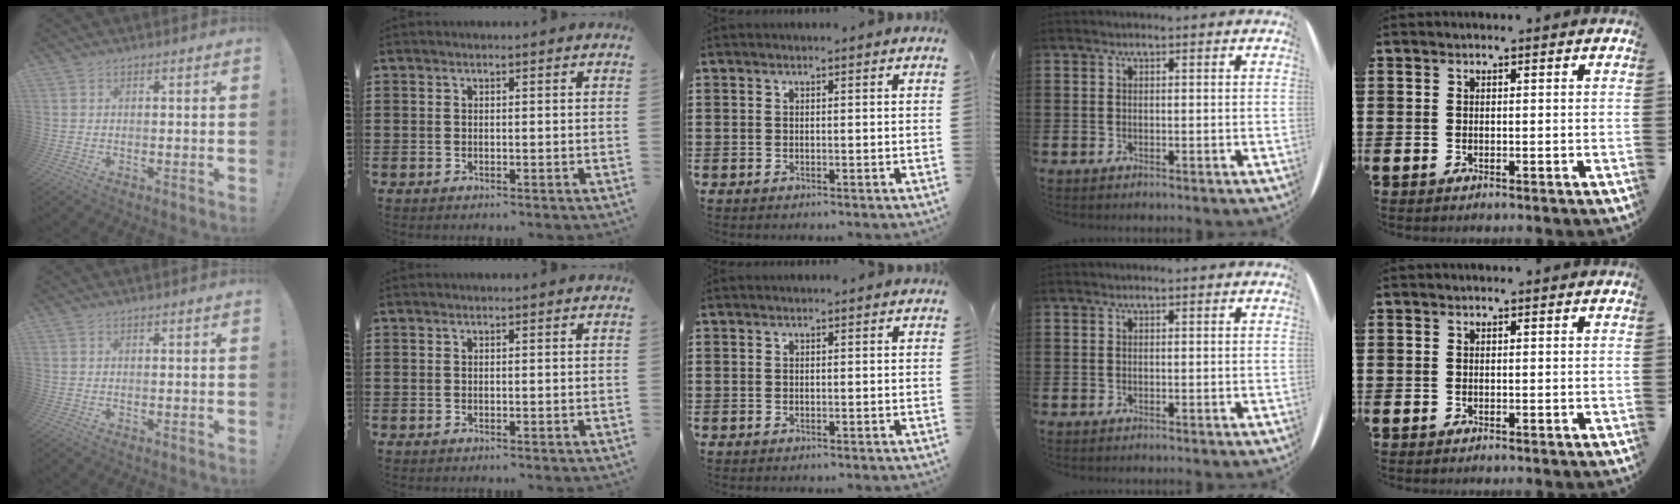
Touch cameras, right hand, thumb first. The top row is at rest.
{}